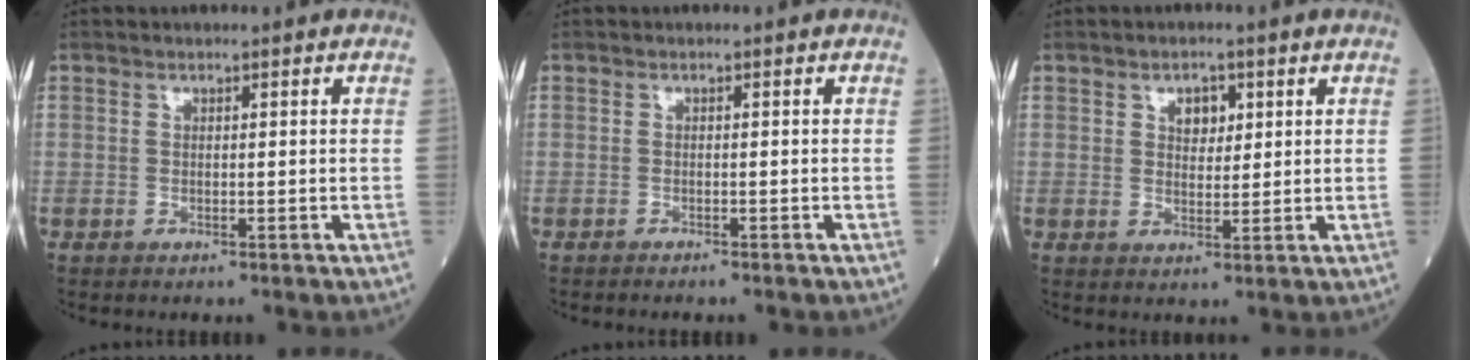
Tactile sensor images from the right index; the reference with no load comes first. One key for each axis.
{"total": 1.3, "fx": -1.2, "fy": 0.0, "fz": 0.6, "tx": -0.011, "ty": 0.000, "tz": -0.014}
{"total": 3.2, "fx": 1.4, "fy": 1.9, "fz": 2.2, "tx": -0.029, "ty": 0.004, "tz": 0.022}